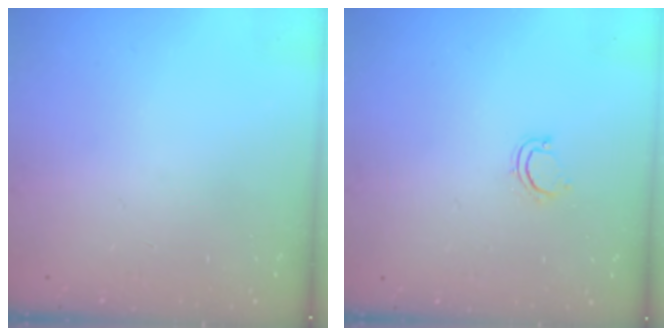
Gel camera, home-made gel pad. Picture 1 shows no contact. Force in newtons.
{"total": 3.4, "press": 3.4, "slide": 0.3}